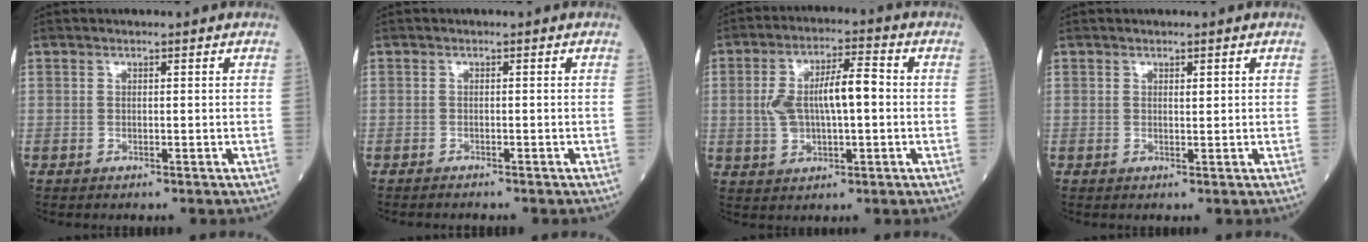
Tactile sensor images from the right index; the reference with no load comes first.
{"total": 1.1, "force": [-1.1, 0.1, 0.2], "torque": [-0.008, -0.002, -0.015]}
{"total": 9.5, "force": [0.3, 3.2, 9.0], "torque": [-0.178, 0.023, 0.008]}
{"total": 0.6, "force": [0.3, 0.2, 0.5], "torque": [-0.010, -0.003, 0.005]}